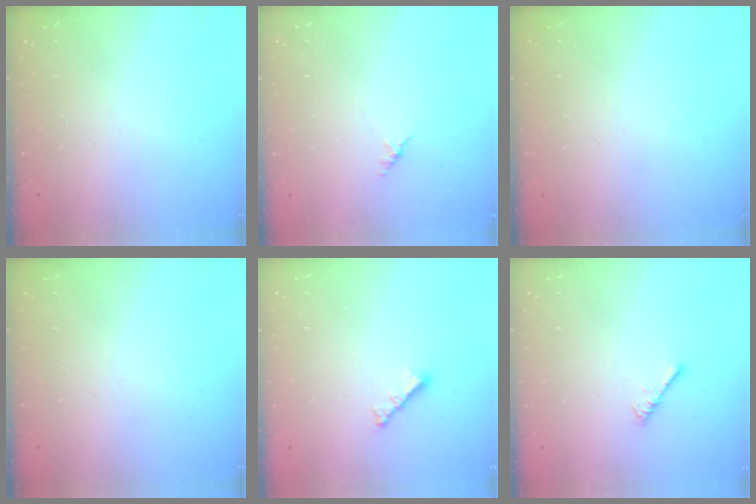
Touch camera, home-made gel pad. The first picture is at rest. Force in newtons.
{"total": 1.4, "press": 1.3, "slide": 0.4}
{"total": 0.0}
{"total": 0.0}
{"total": 3.0, "press": 3.0, "slide": 0.6}
{"total": 0.8, "press": 0.8, "slide": 0.3}